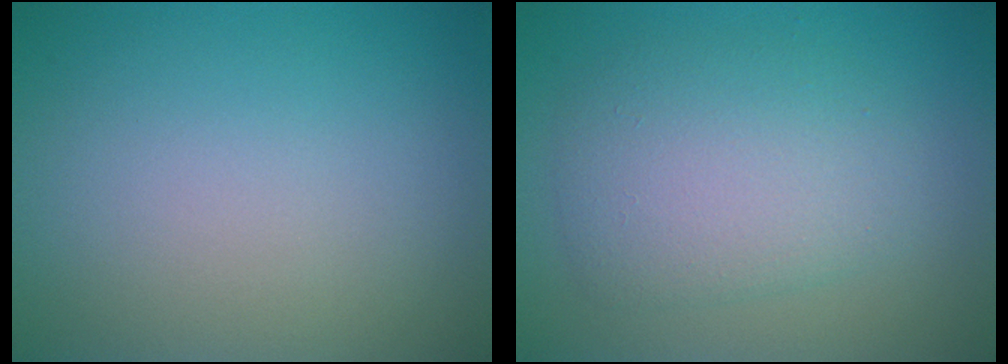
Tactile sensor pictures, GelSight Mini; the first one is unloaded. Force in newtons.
{"total": 4.6, "press": 4.6, "slide": 0.1}